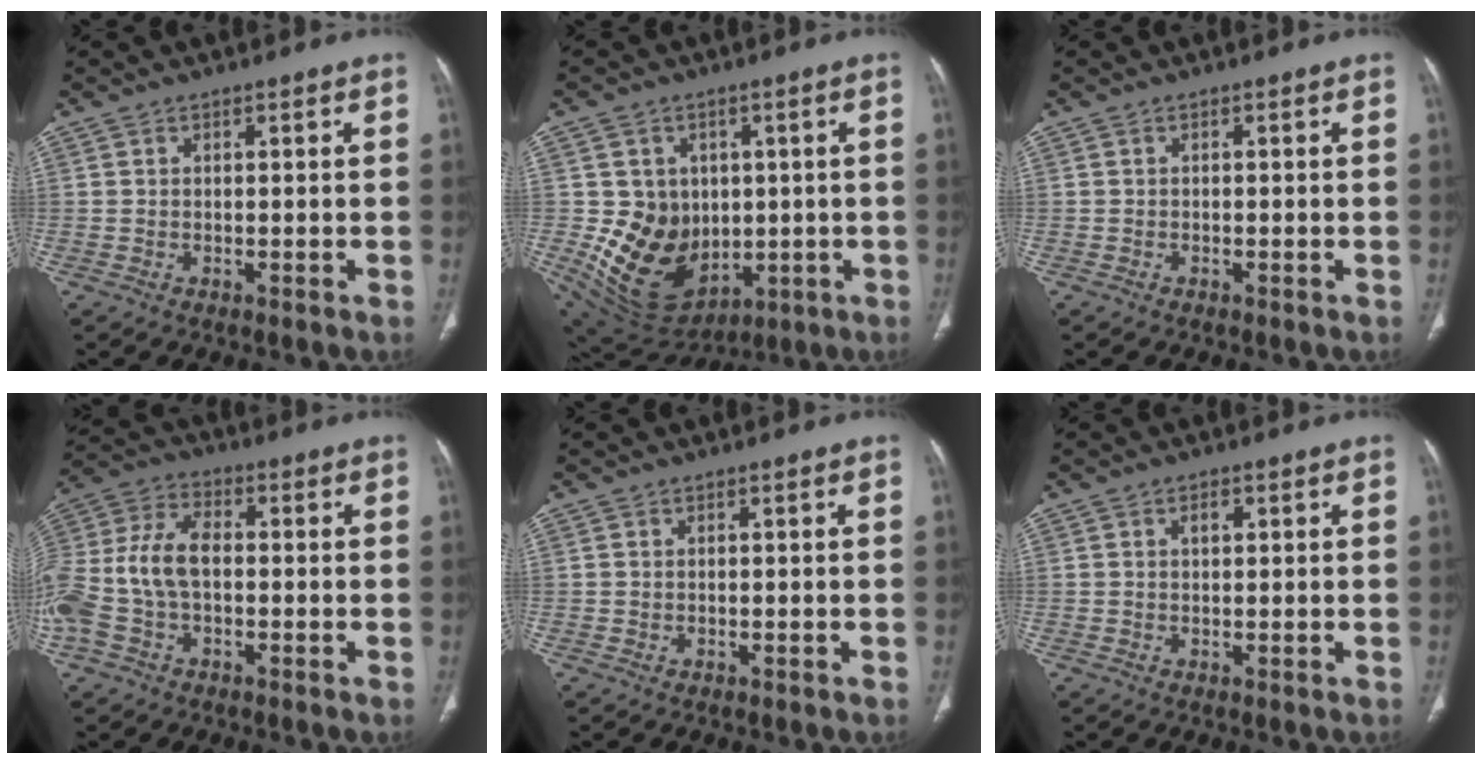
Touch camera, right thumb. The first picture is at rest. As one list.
[{"total": 15.6, "force": [-0.4, 12.9, 8.8], "torque": [-0.099, -0.010, 0.033]}, {"total": 0.0}, {"total": 14.2, "force": [-1.8, 8.9, 11.0], "torque": [-0.252, 0.033, -0.035]}, {"total": 0.0}, {"total": 1.4, "force": [0.5, 0.8, 1.1], "torque": [-0.015, 0.001, 0.007]}]